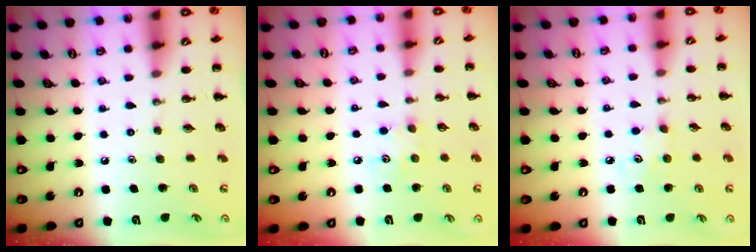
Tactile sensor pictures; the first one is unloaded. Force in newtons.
{"total": 3.7, "press": 3.6, "slide": 0.8}
{"total": 4.7, "press": 4.6, "slide": 1.0}